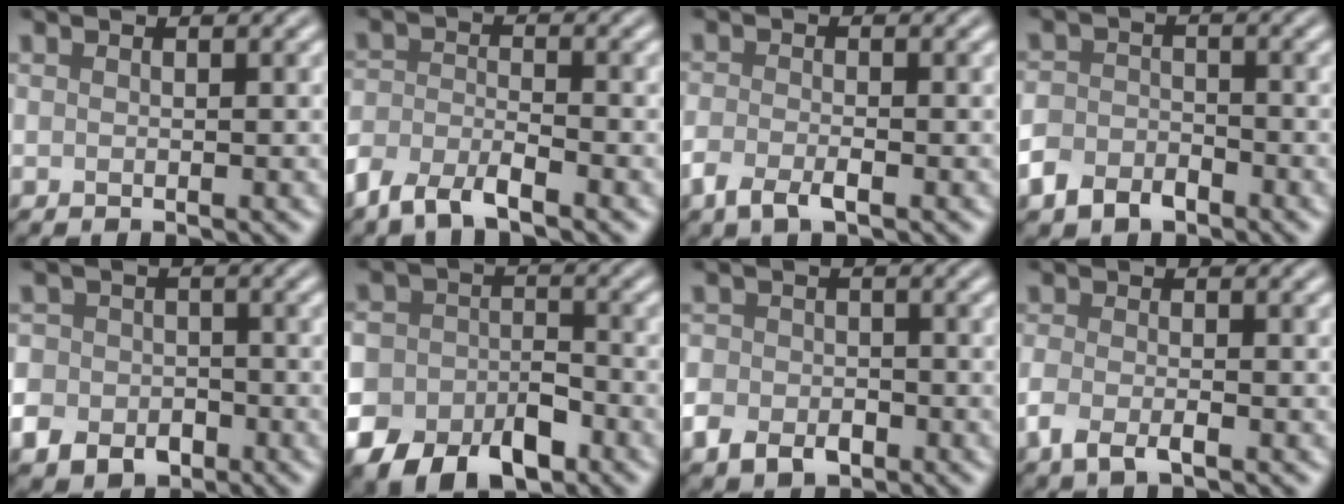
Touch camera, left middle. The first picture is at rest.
{"total": 3.9, "force": [-3.0, 1.2, 2.2], "torque": [-0.045, -0.005, -0.068]}
{"total": 2.6, "force": [-1.4, 0.9, 1.9], "torque": [-0.043, -0.004, -0.032]}
{"total": 3.4, "force": [-2.3, 2.1, 1.3], "torque": [-0.025, -0.002, -0.054]}
{"total": 6.3, "force": [-3.0, 5.3, 1.8], "torque": [-0.023, -0.018, -0.068]}
{"total": 10.8, "force": [-6.4, 7.4, 4.6], "torque": [-0.063, -0.029, -0.115]}
{"total": 3.3, "force": [-1.7, 2.3, 1.6], "torque": [-0.031, -0.005, -0.038]}
{"total": 2.6, "force": [-1.4, 1.0, 2.0], "torque": [-0.046, -0.005, -0.032]}